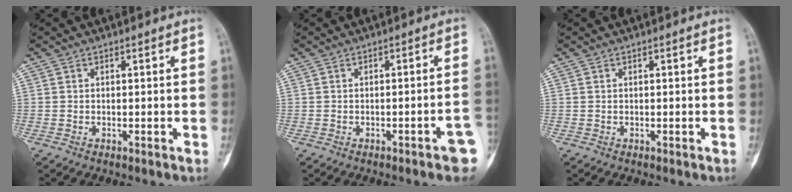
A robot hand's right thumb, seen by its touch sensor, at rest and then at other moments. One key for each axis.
{"total": 5.3, "fx": -2.4, "fy": 0.8, "fz": 4.6, "tx": -0.052, "ty": 0.019, "tz": -0.027}
{"total": 0.0}